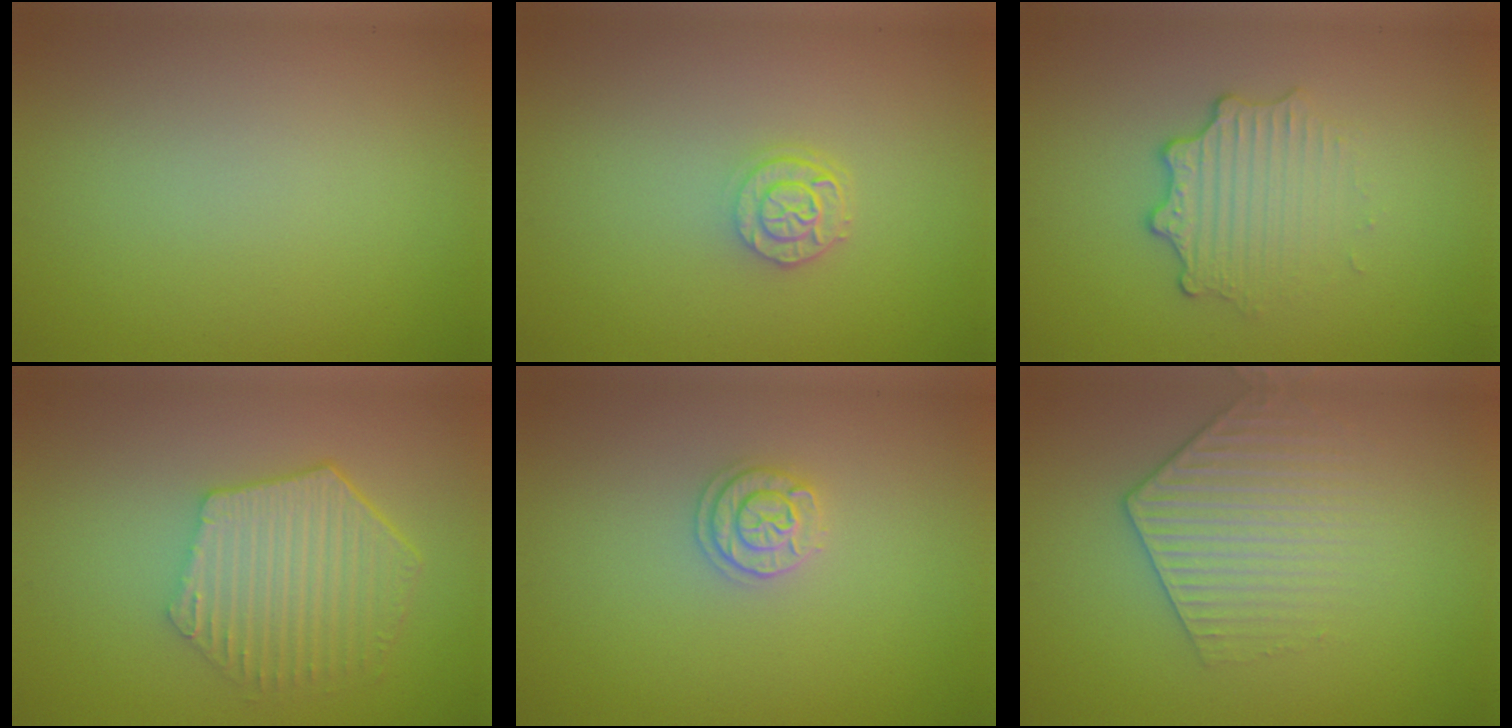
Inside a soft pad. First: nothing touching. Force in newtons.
{"total": 2.3, "press": 1.9, "slide": 1.4}
{"total": 3.4, "press": 2.7, "slide": 2.0}
{"total": 5.9, "press": 4.5, "slide": 3.9}
{"total": 1.9, "press": 1.9, "slide": 0.2}
{"total": 3.2, "press": 2.8, "slide": 1.5}